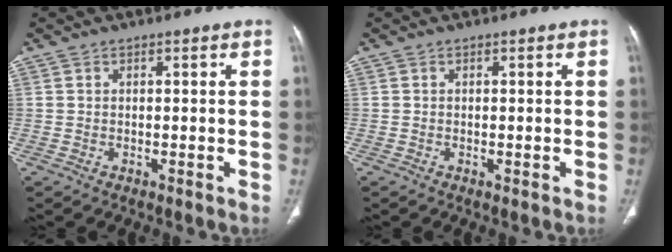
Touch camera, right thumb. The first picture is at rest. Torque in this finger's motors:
{"motor_torque": [-0.41, 0.13, -0.22, 0.38, 0.03]}